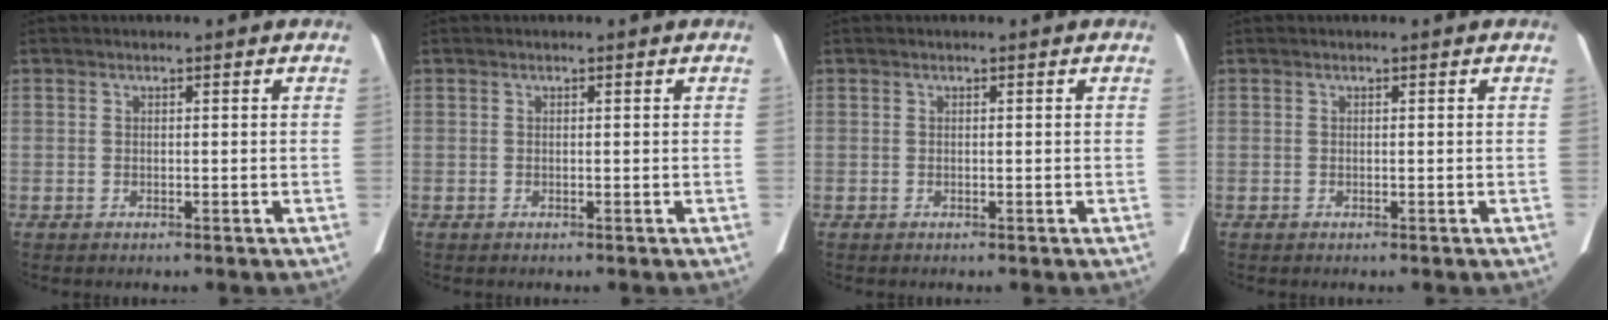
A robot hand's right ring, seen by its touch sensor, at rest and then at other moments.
{"total": 0.0}
{"total": 0.0}
{"total": 0.0}